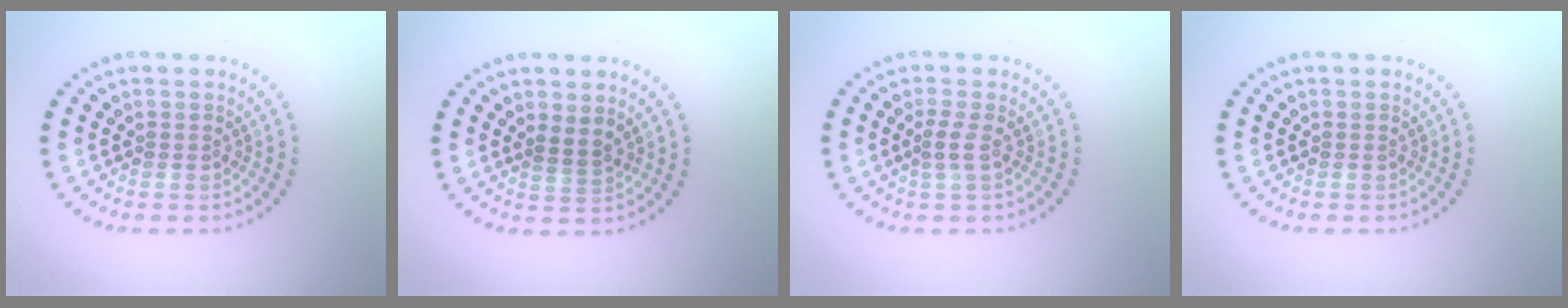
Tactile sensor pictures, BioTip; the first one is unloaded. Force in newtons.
{"total": 1.5, "press": 1.2, "slide": 0.9}
{"total": 1.2, "press": 1.0, "slide": 0.7}
{"total": 0.0}